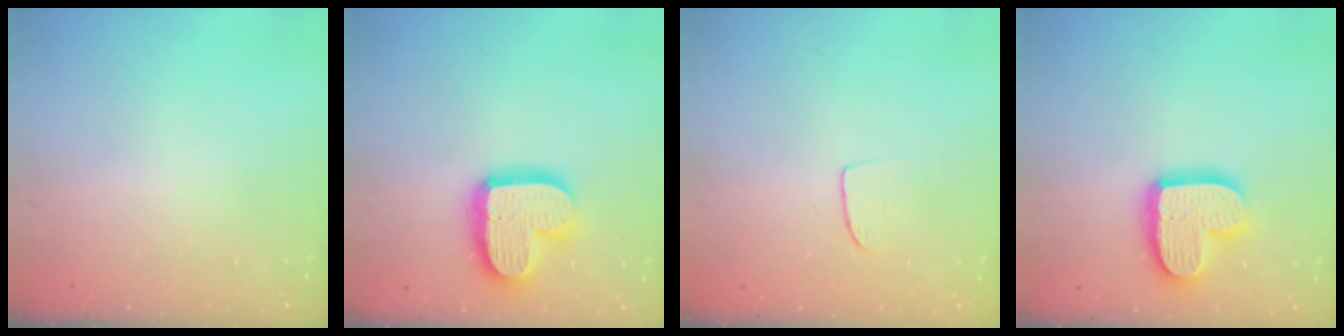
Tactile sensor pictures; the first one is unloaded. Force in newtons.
{"total": 17.0, "press": 17.0, "slide": 1.4}
{"total": 5.5, "press": 5.5, "slide": 0.3}
{"total": 15.6, "press": 15.5, "slide": 1.3}